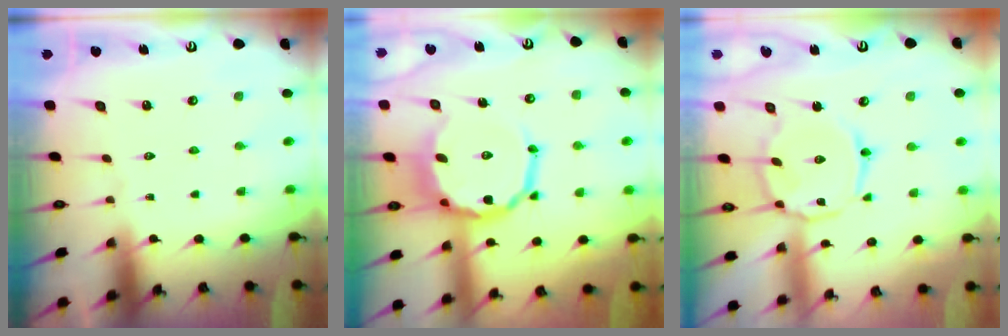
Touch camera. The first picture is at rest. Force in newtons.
{"total": 13.3, "press": 12.8, "slide": 3.7}
{"total": 11.7, "press": 11.7, "slide": 0.9}